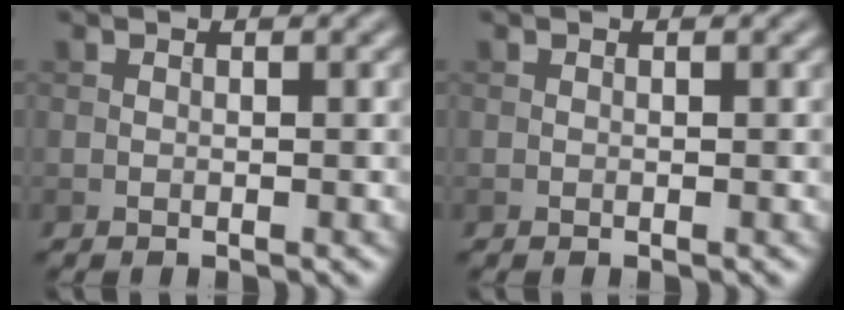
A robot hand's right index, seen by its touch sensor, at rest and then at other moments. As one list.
[{"total": 0.0}]